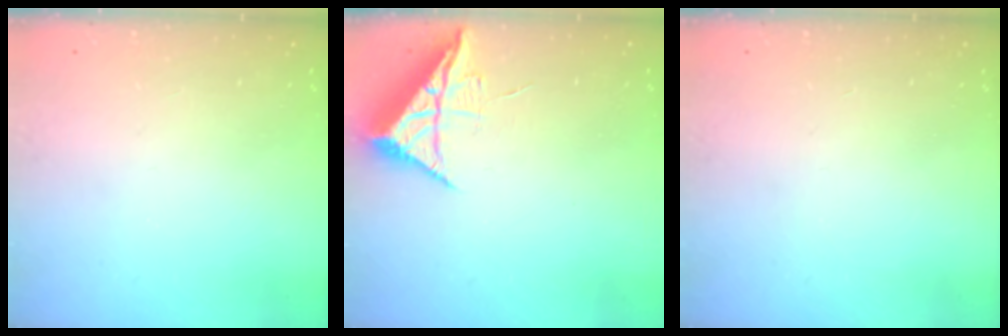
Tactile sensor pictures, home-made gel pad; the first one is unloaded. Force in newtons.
{"total": 7.7, "press": 7.7, "slide": 0.4}
{"total": 0.0}